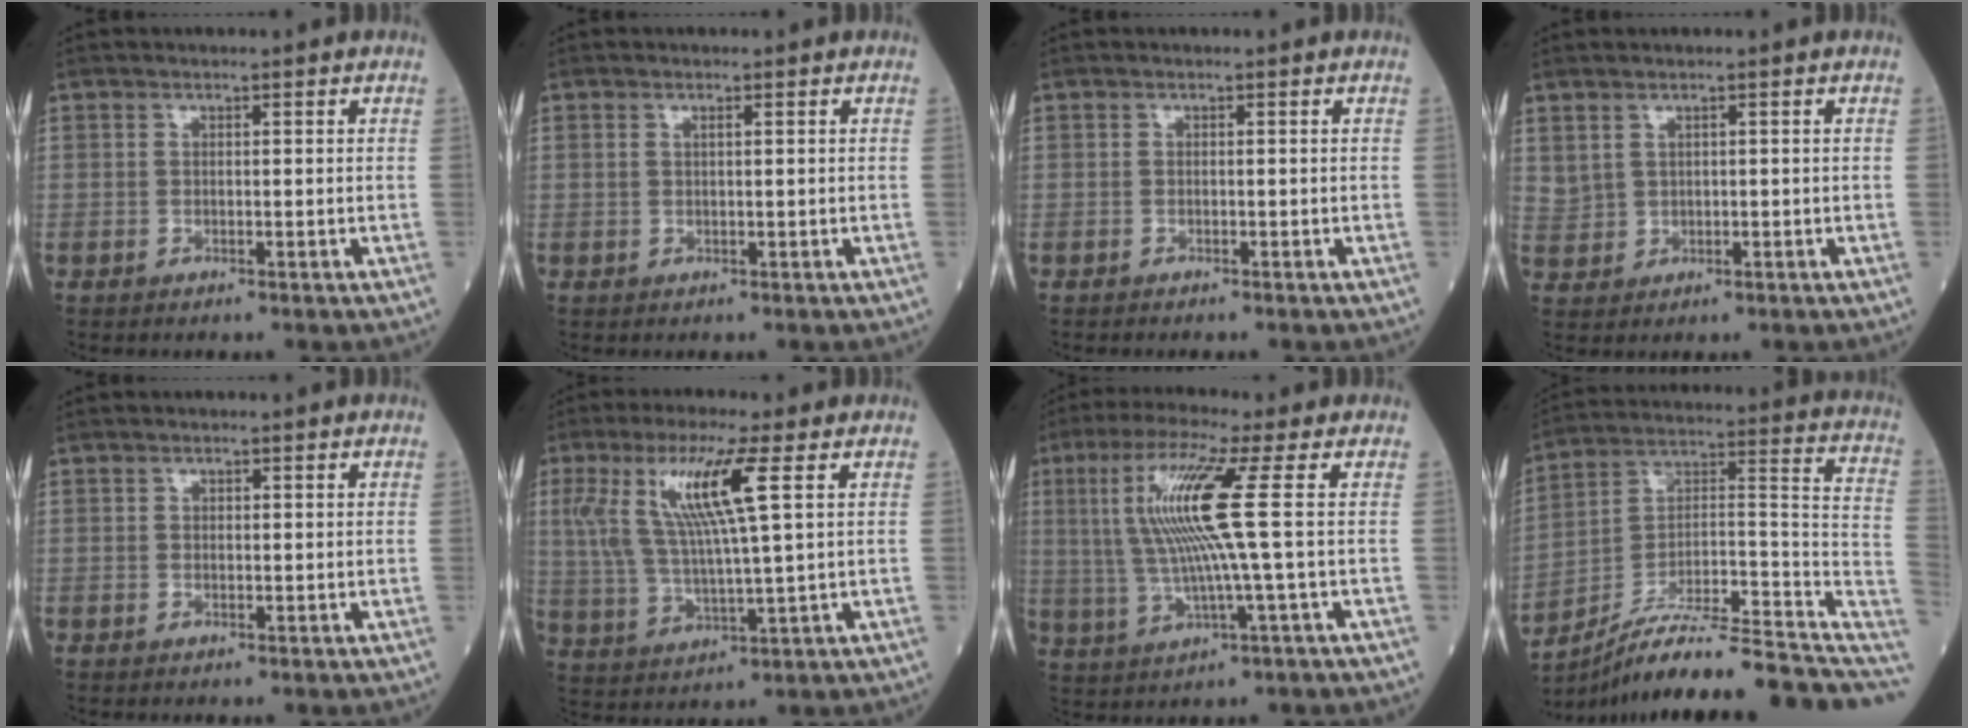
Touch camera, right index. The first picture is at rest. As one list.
[{"total": 0.7, "force": [0.5, 0.1, 0.5], "torque": [-0.018, 0.006, 0.011]}, {"total": 0.6, "force": [-0.6, 0.0, 0.2], "torque": [0.001, -0.001, -0.011]}, {"total": 2.8, "force": [1.8, 1.9, 0.9], "torque": [-0.027, 0.005, 0.048]}, {"total": 0.6, "force": [0.2, 0.5, 0.4], "torque": [-0.006, 0.000, 0.003]}, {"total": 11.6, "force": [4.1, 0.4, 10.9], "torque": [-0.238, 0.007, 0.079]}, {"total": 11.8, "force": [2.0, -1.0, 11.6], "torque": [-0.243, 0.009, 0.036]}, {"total": 21.9, "force": [-18.8, 1.9, 11.0], "torque": [-0.119, 0.037, -0.293]}]